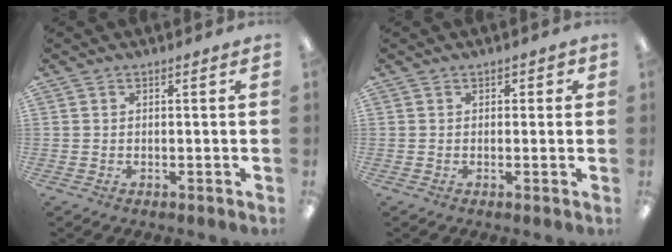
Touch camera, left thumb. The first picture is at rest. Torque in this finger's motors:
{"motor_torque": [-0.03, -0.12, -0.01, -0.13, -0.02]}